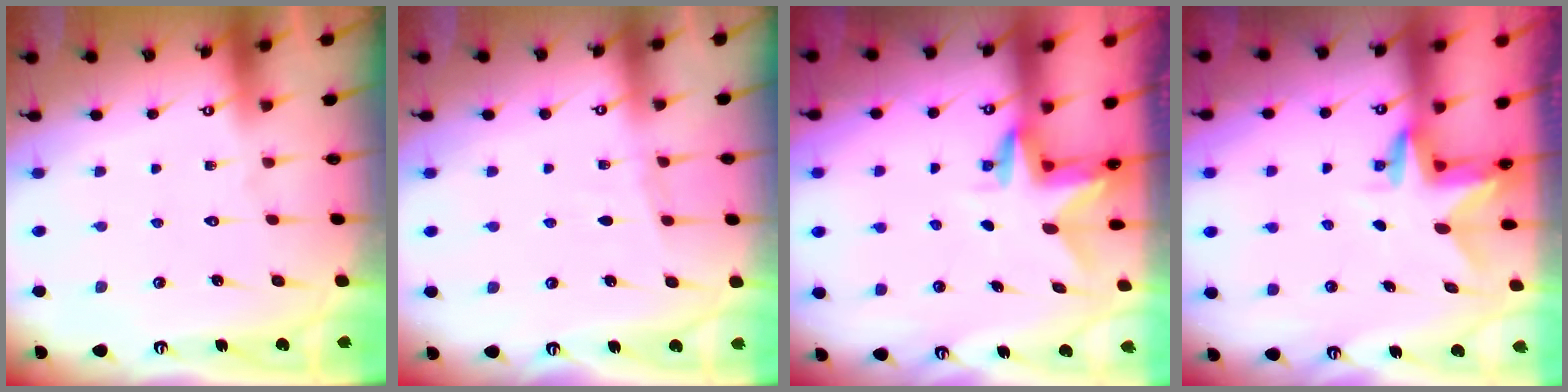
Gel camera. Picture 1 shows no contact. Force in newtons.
{"total": 3.0, "press": 3.0, "slide": 0.4}
{"total": 3.1, "press": 3.0, "slide": 0.2}
{"total": 2.9, "press": 2.9, "slide": 0.3}